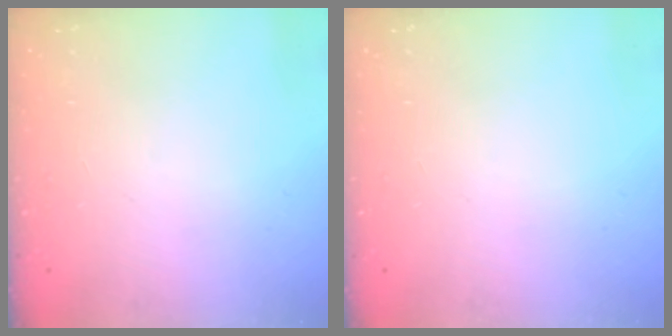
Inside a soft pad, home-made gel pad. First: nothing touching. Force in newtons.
{"total": 0.0}